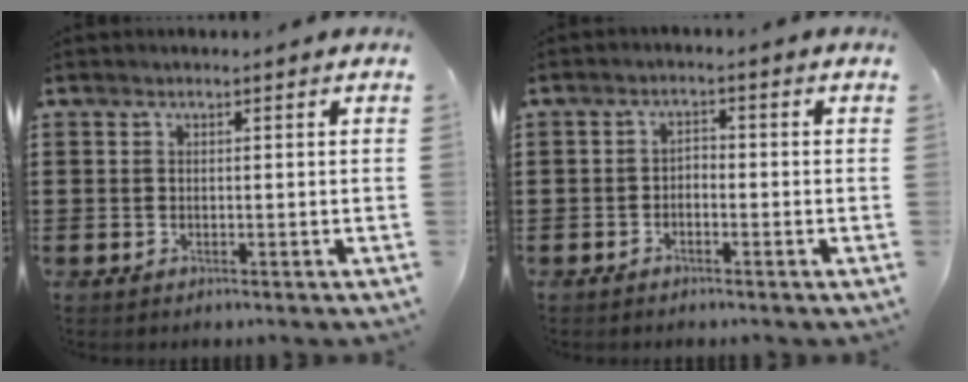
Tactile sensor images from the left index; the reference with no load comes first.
{"total": 1.6, "force": [-1.5, 0.4, 0.5], "torque": [-0.014, 0.003, -0.031]}